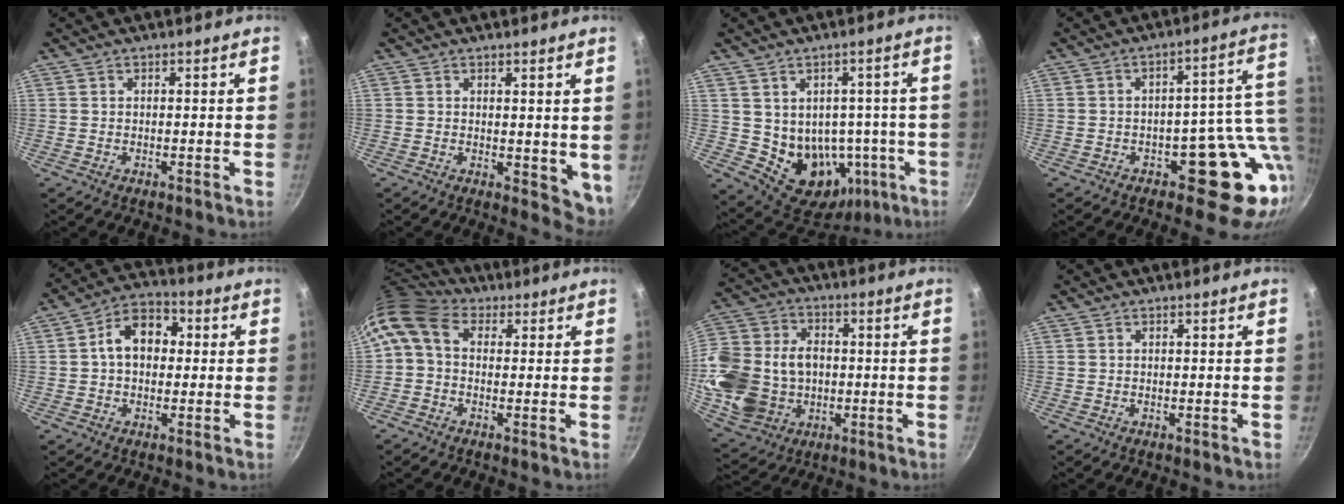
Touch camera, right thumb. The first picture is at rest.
{"total": 5.4, "force": [1.6, 3.1, 4.1], "torque": [-0.043, -0.017, 0.025]}
{"total": 14.6, "force": [-2.1, 11.9, 8.1], "torque": [-0.064, 0.012, -0.001]}
{"total": 14.0, "force": [-1.5, 8.5, 11.0], "torque": [-0.058, 0.016, -0.011]}
{"total": 9.7, "force": [1.0, 7.0, 6.7], "torque": [-0.069, 0.026, 0.000]}
{"total": 8.7, "force": [2.0, 6.4, 5.6], "torque": [-0.107, 0.023, 0.018]}
{"total": 21.2, "force": [-1.7, 16.5, 13.1], "torque": [-0.262, 0.027, -0.016]}
{"total": 0.0}